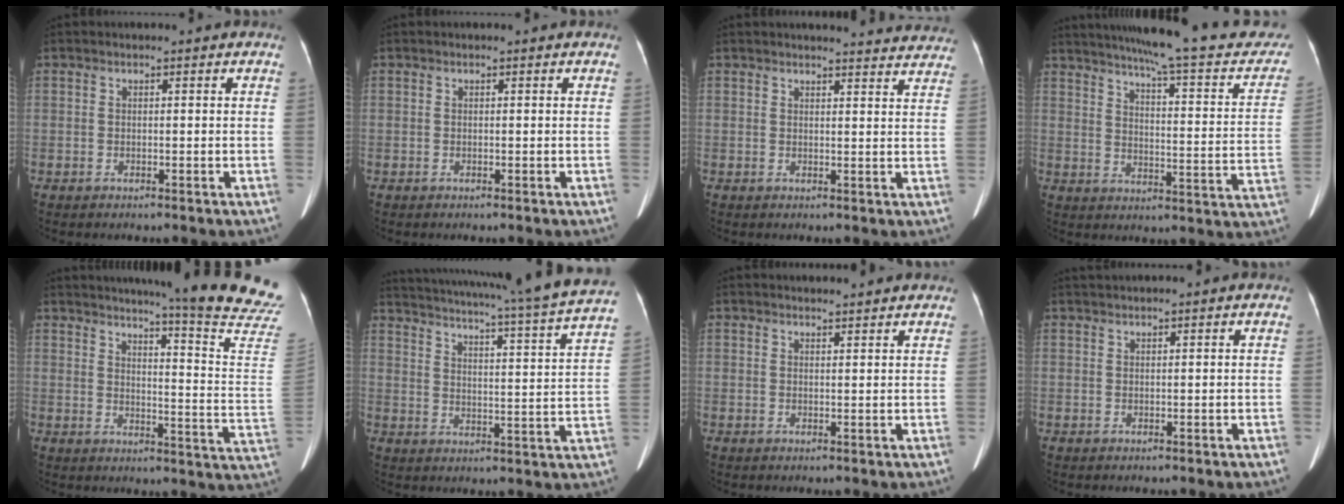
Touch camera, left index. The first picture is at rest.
{"total": 0.0}
{"total": 15.9, "force": [15.4, 2.2, 3.2], "torque": [-0.014, -0.029, 0.156]}
{"total": 25.5, "force": [21.9, 3.2, 12.7], "torque": [-0.176, -0.029, 0.267]}
{"total": 24.8, "force": [21.9, -1.4, 11.4], "torque": [-0.164, -0.120, 0.253]}
{"total": 24.1, "force": [20.5, -0.4, 12.6], "torque": [-0.208, -0.038, 0.261]}
{"total": 4.5, "force": [4.4, 0.4, 1.0], "torque": [-0.016, 0.016, 0.051]}
{"total": 2.3, "force": [2.1, -0.4, 0.8], "torque": [-0.012, 0.021, 0.046]}